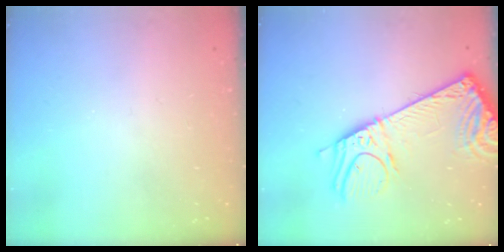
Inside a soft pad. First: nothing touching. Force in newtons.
{"total": 14.0, "press": 13.6, "slide": 3.2}